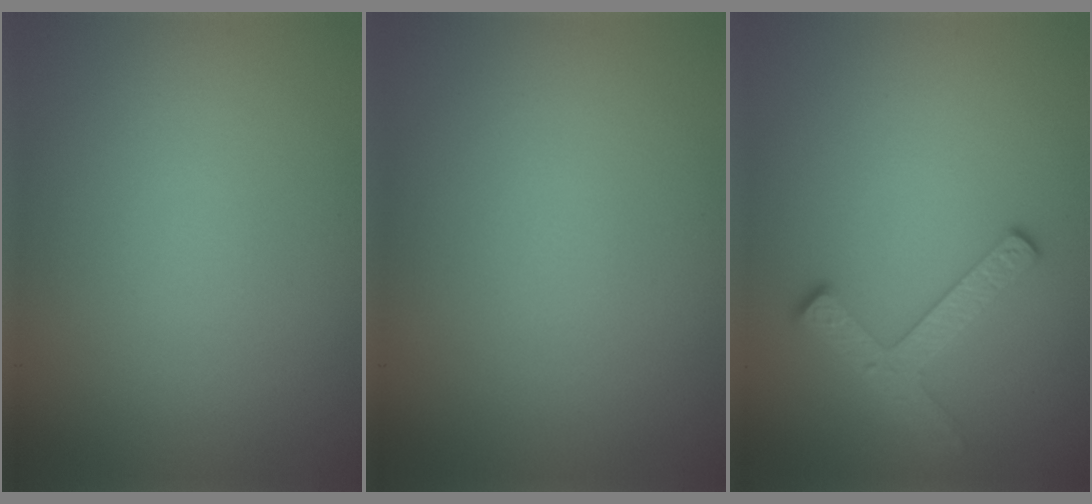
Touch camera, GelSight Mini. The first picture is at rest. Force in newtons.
{"total": 0.0}
{"total": 2.5, "press": 2.5, "slide": 0.4}